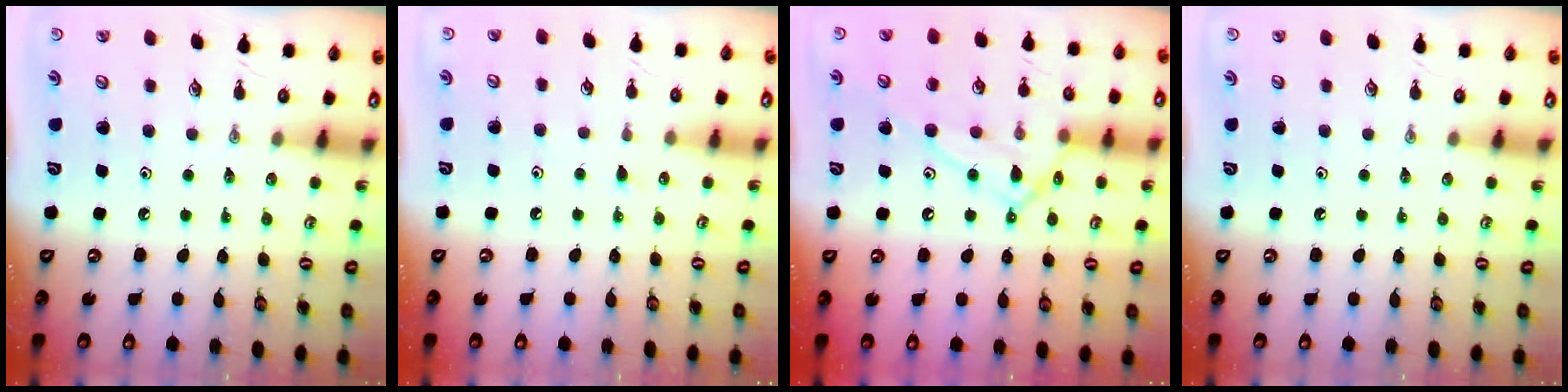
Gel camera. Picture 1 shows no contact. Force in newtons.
{"total": 5.2, "press": 5.1, "slide": 0.6}
{"total": 14.3, "press": 14.2, "slide": 0.9}
{"total": 0.0}